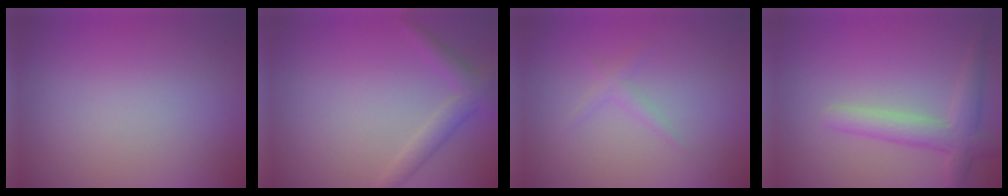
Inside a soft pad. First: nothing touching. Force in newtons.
{"total": 2.2, "press": 2.2, "slide": 0.1}
{"total": 1.1, "press": 1.1, "slide": 0.0}
{"total": 3.4, "press": 3.4, "slide": 0.3}